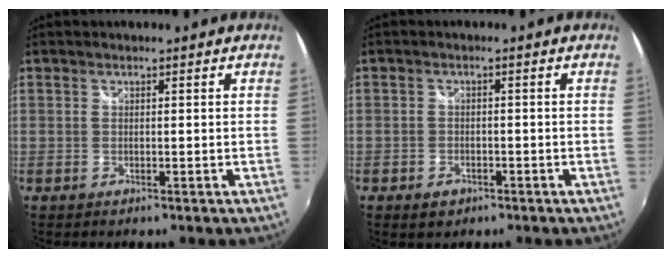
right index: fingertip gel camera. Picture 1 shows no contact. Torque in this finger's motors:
{"motor_torque": [0.38, -0.41, 0.10, 0.00]}